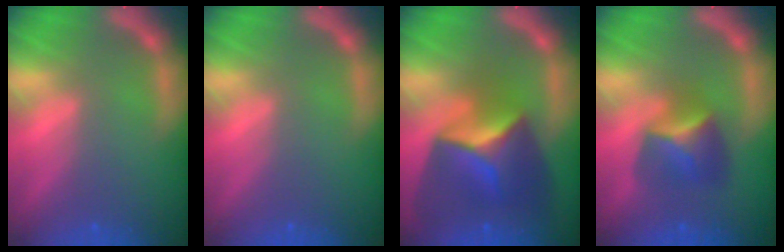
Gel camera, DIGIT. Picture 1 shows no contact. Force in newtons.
{"total": 0.0}
{"total": 9.4}
{"total": 4.4}